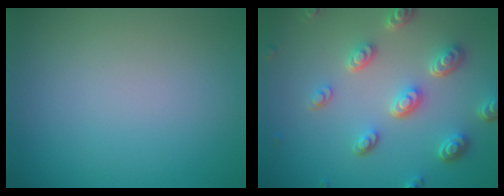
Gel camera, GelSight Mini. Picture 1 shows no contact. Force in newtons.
{"total": 5.3, "press": 3.9, "slide": 3.6}